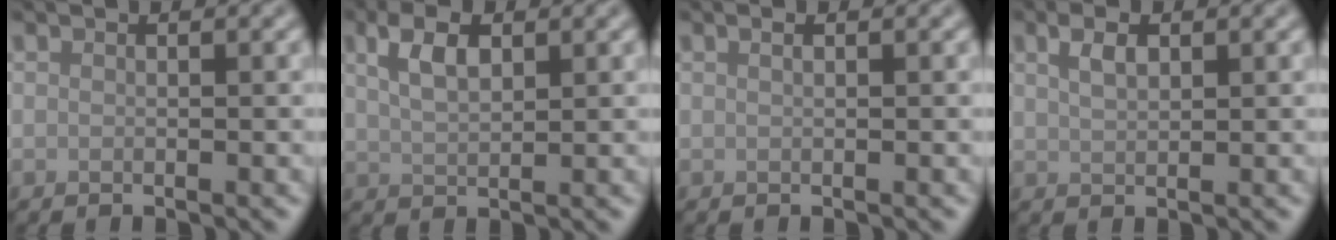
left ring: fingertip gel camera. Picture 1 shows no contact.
{"total": 3.5, "force": [1.4, 1.7, 2.7], "torque": [-0.058, 0.008, 0.028]}
{"total": 0.8, "force": [0.4, 0.3, 0.6], "torque": [-0.011, -0.002, 0.005]}
{"total": 2.1, "force": [0.9, 1.1, 1.6], "torque": [-0.036, 0.004, 0.020]}